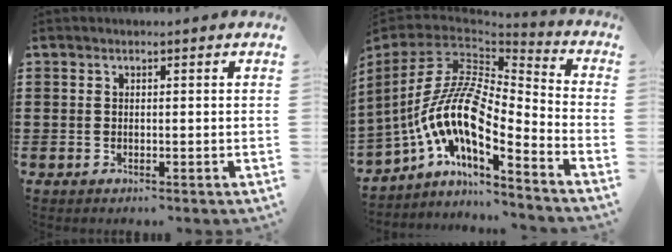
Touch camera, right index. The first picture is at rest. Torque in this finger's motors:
{"motor_torque": [1.60, -0.54, 1.05, 0.21]}